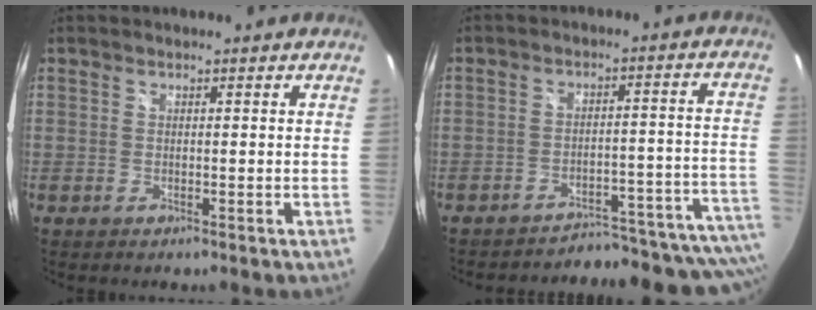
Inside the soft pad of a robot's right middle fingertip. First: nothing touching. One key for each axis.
{"total": 22.1, "fx": -21.4, "fy": 2.6, "fz": 5.0, "tx": -0.028, "ty": 0.009, "tz": -0.275}